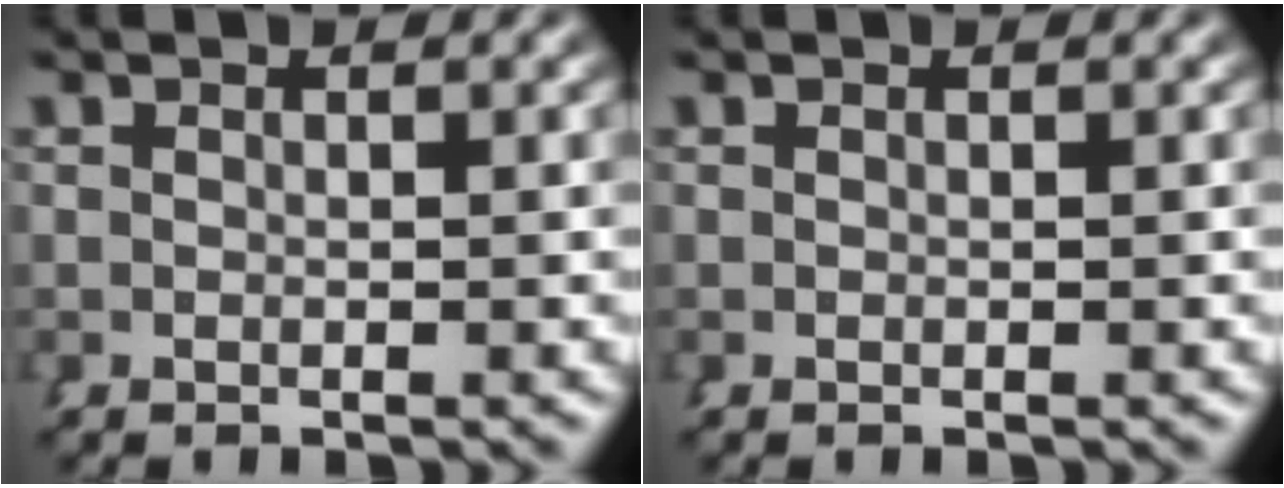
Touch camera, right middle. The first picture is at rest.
{"total": 0.0}